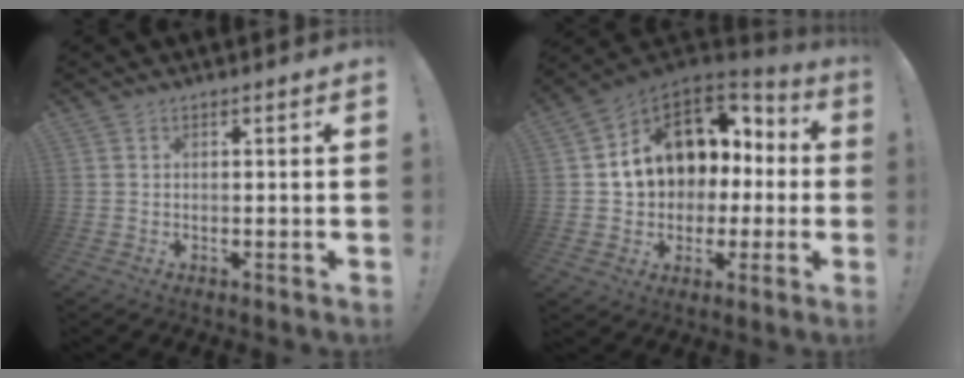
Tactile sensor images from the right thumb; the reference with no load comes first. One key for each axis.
{"total": 13.8, "fx": 4.1, "fy": 11.2, "fz": 6.9, "tx": -0.103, "ty": -0.019, "tz": 0.091}